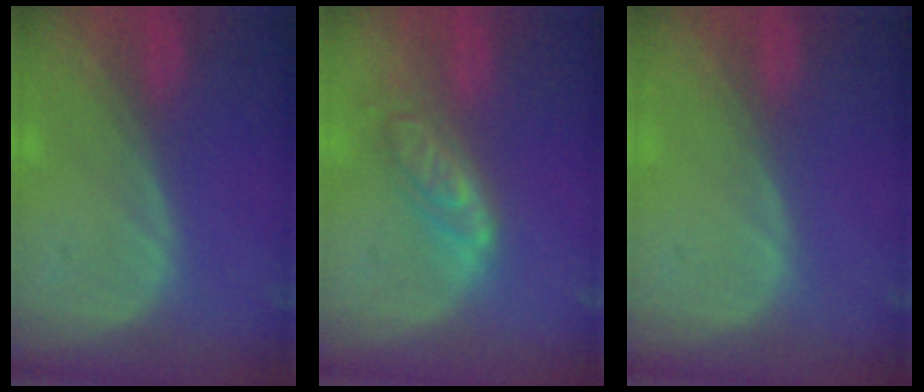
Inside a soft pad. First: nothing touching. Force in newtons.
{"total": 6.4, "press": 5.6, "slide": 3.1}
{"total": 0.0}